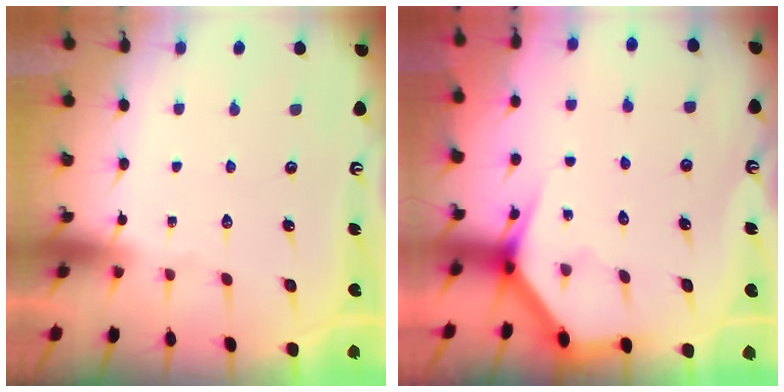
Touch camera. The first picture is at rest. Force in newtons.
{"total": 3.6, "press": 3.5, "slide": 0.2}